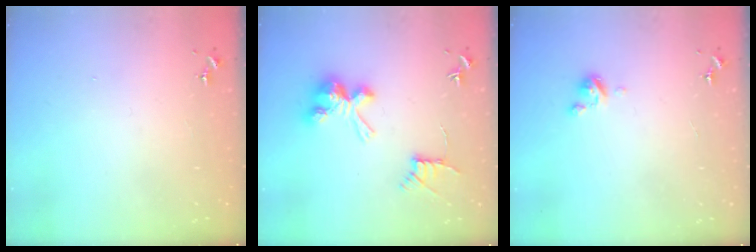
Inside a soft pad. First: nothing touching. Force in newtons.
{"total": 11.6, "press": 11.5, "slide": 0.7}
{"total": 4.8, "press": 4.8, "slide": 0.3}